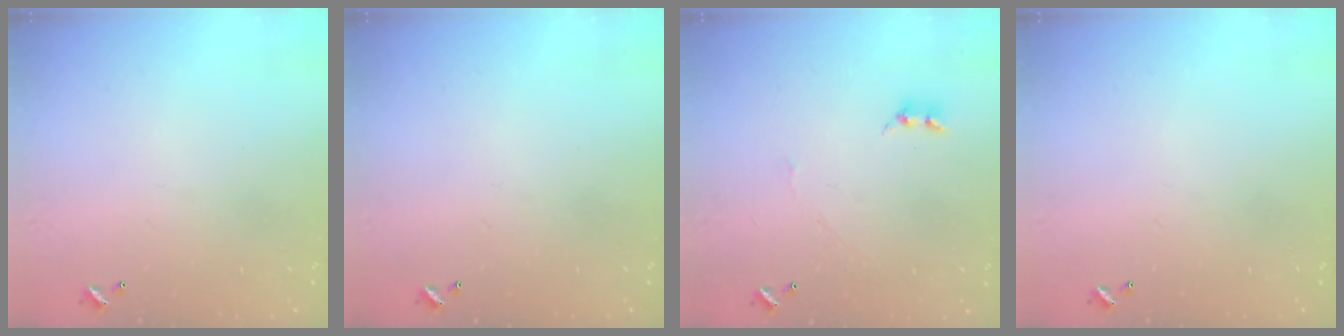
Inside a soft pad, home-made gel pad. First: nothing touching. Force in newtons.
{"total": 0.0}
{"total": 0.9, "press": 0.8, "slide": 0.4}
{"total": 0.0}